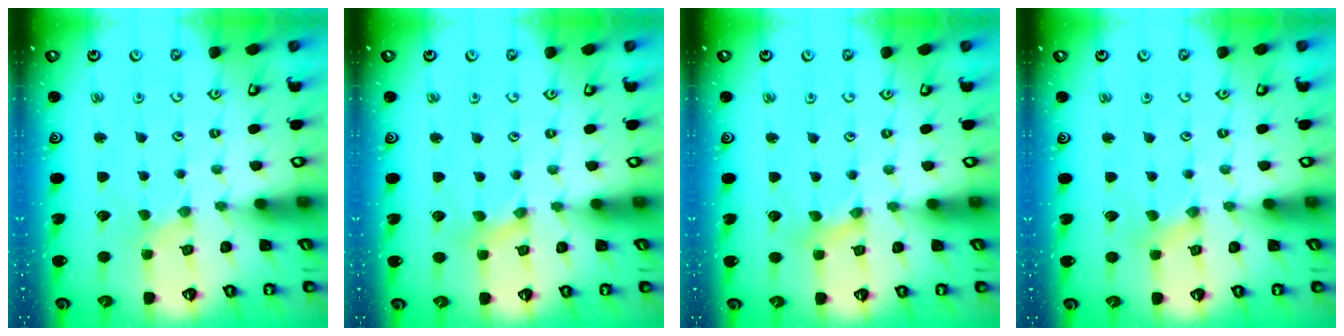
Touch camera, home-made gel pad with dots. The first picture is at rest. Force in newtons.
{"total": 1.6, "press": 1.6, "slide": 0.3}
{"total": 1.6, "press": 1.6, "slide": 0.3}
{"total": 0.9, "press": 0.9, "slide": 0.2}